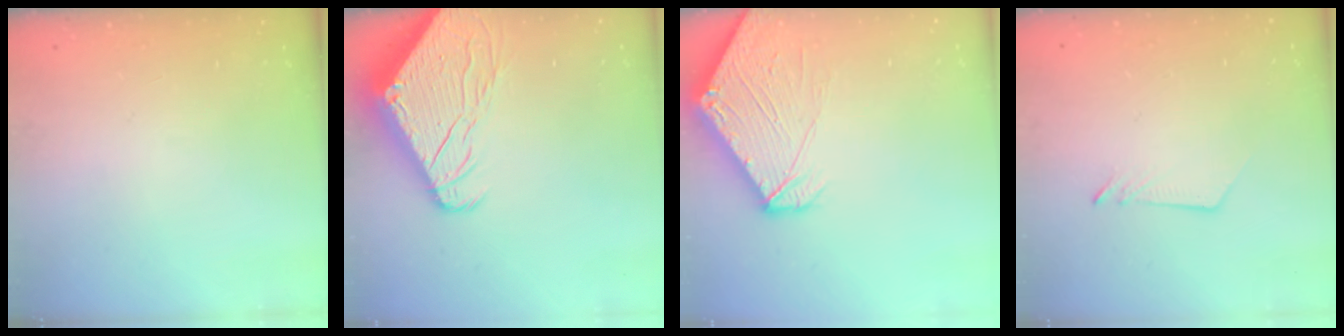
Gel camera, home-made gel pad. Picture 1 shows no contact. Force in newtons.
{"total": 10.5, "press": 10.4, "slide": 1.2}
{"total": 11.1, "press": 11.0, "slide": 1.2}
{"total": 2.5, "press": 2.5, "slide": 0.2}